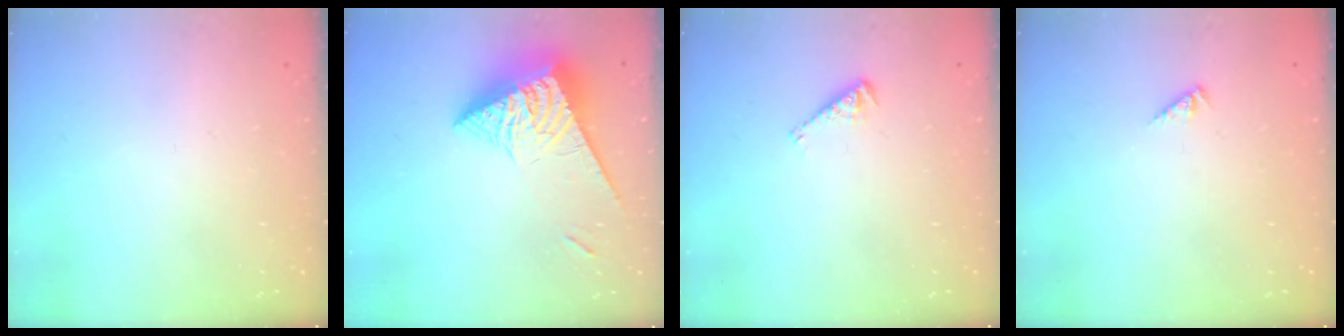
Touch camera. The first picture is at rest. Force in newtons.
{"total": 9.4, "press": 9.3, "slide": 0.9}
{"total": 3.4, "press": 3.4, "slide": 0.5}
{"total": 1.0, "press": 1.0, "slide": 0.3}